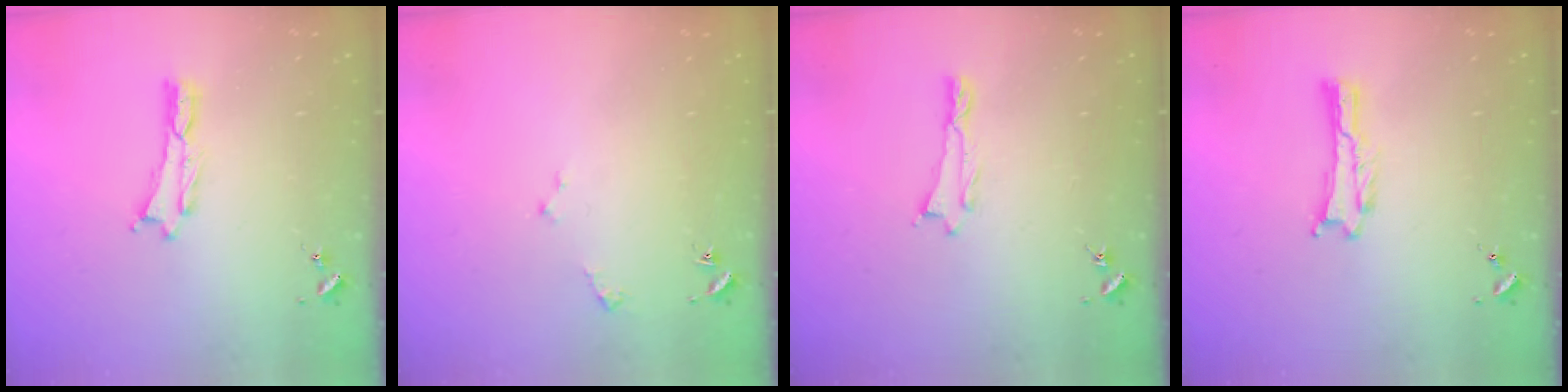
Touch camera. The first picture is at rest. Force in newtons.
{"total": 1.6, "press": 1.6, "slide": 0.2}
{"total": 0.5, "press": 0.5, "slide": 0.2}
{"total": 0.0}